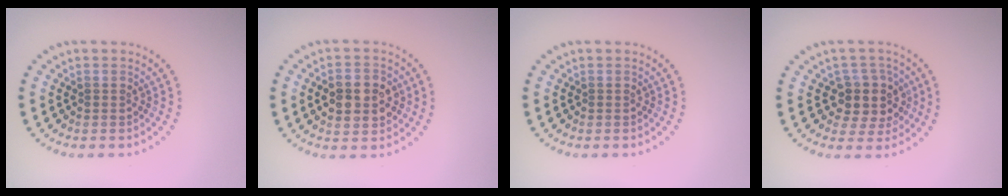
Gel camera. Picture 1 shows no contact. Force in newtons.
{"total": 4.2, "press": 4.2, "slide": 0.4}
{"total": 0.0}
{"total": 3.8, "press": 3.2, "slide": 2.0}